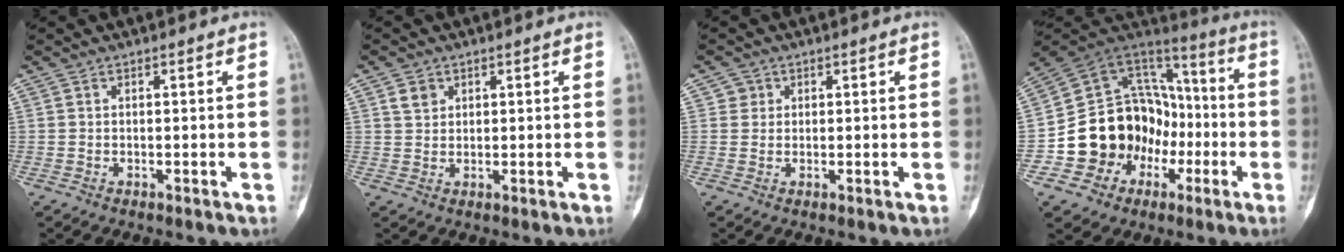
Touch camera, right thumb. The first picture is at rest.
{"total": 2.8, "force": [1.4, 2.1, 1.0], "torque": [-0.009, -0.005, 0.028]}
{"total": 1.8, "force": [0.6, 1.7, 0.0], "torque": [0.015, 0.000, 0.005]}
{"total": 20.5, "force": [-5.1, 17.4, 9.6], "torque": [-0.111, 0.088, -0.080]}